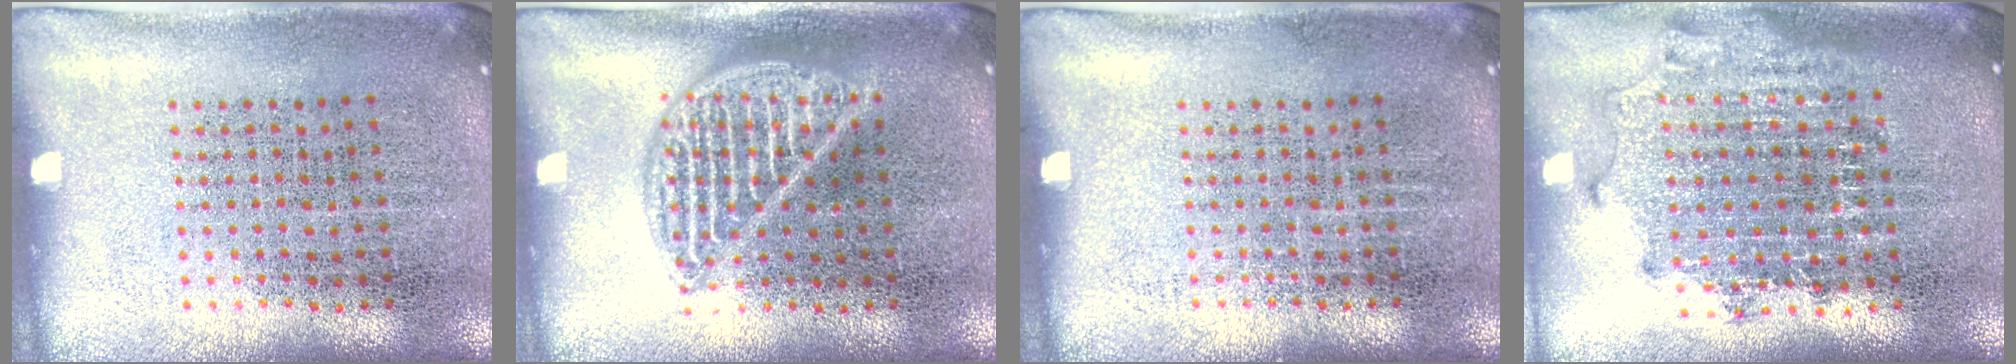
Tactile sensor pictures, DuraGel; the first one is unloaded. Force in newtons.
{"total": 2.1, "press": 2.1, "slide": 0.3}
{"total": 0.0}
{"total": 1.8, "press": 1.5, "slide": 1.1}